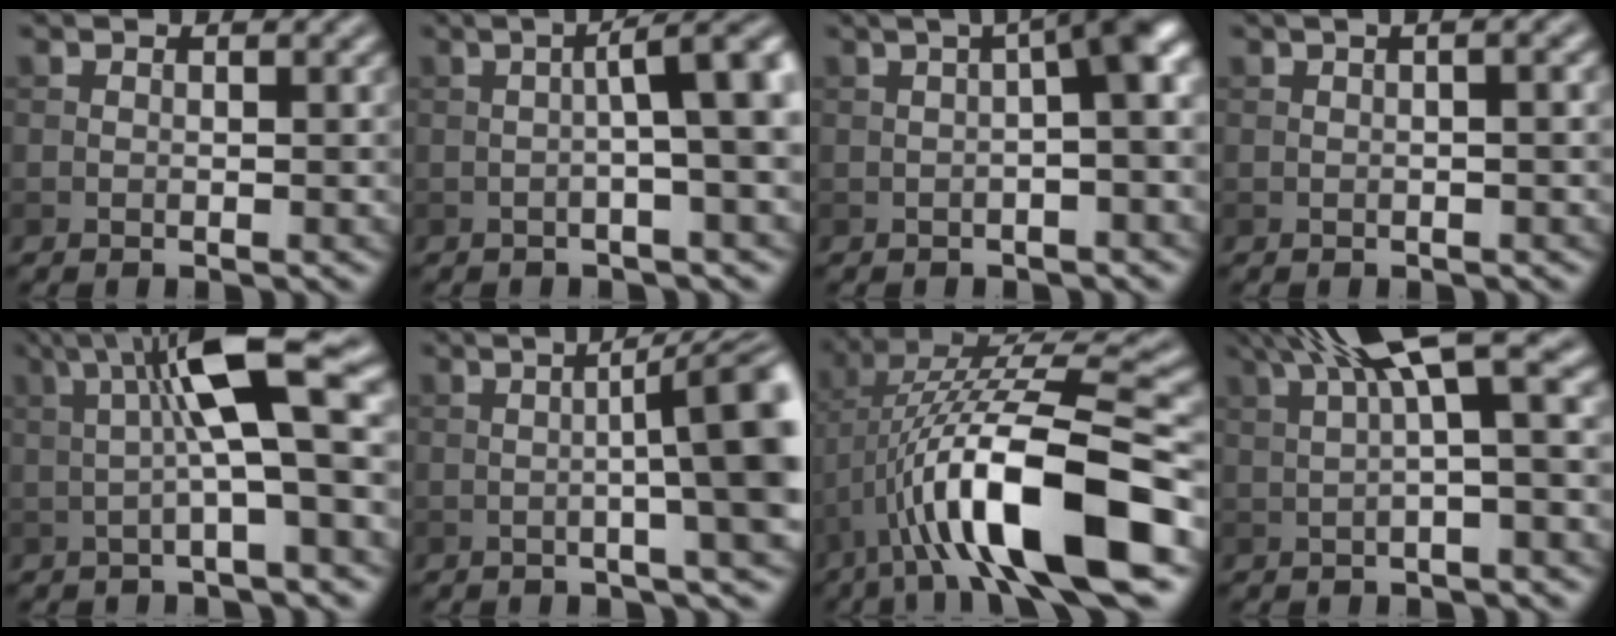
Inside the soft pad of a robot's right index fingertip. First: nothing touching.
{"total": 6.2, "force": [0.3, 1.2, 6.1], "torque": [-0.077, 0.012, 0.001]}
{"total": 6.4, "force": [0.7, 1.6, 6.1], "torque": [-0.070, 0.020, 0.009]}
{"total": 3.2, "force": [1.0, 1.3, 2.8], "torque": [-0.020, 0.009, -0.004]}
{"total": 9.1, "force": [2.1, 1.7, 8.7], "torque": [-0.133, 0.016, 0.029]}
{"total": 9.0, "force": [0.2, 1.6, 8.9], "torque": [-0.100, 0.015, 0.002]}
{"total": 13.2, "force": [-3.9, 3.2, 12.2], "torque": [-0.213, 0.016, -0.064]}
{"total": 8.3, "force": [3.2, 1.9, 7.4], "torque": [-0.105, 0.028, 0.048]}